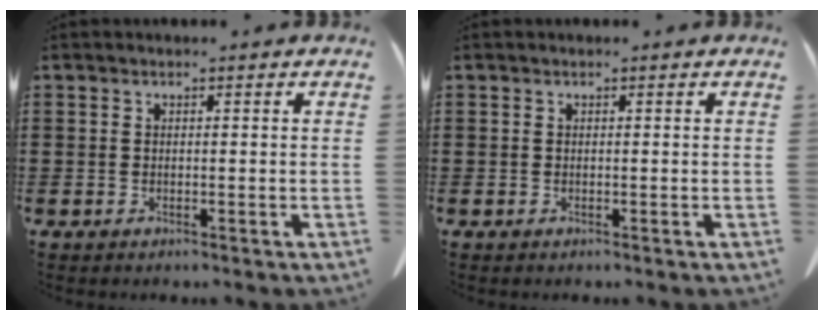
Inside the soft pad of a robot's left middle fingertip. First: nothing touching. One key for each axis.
{"total": 0.0}